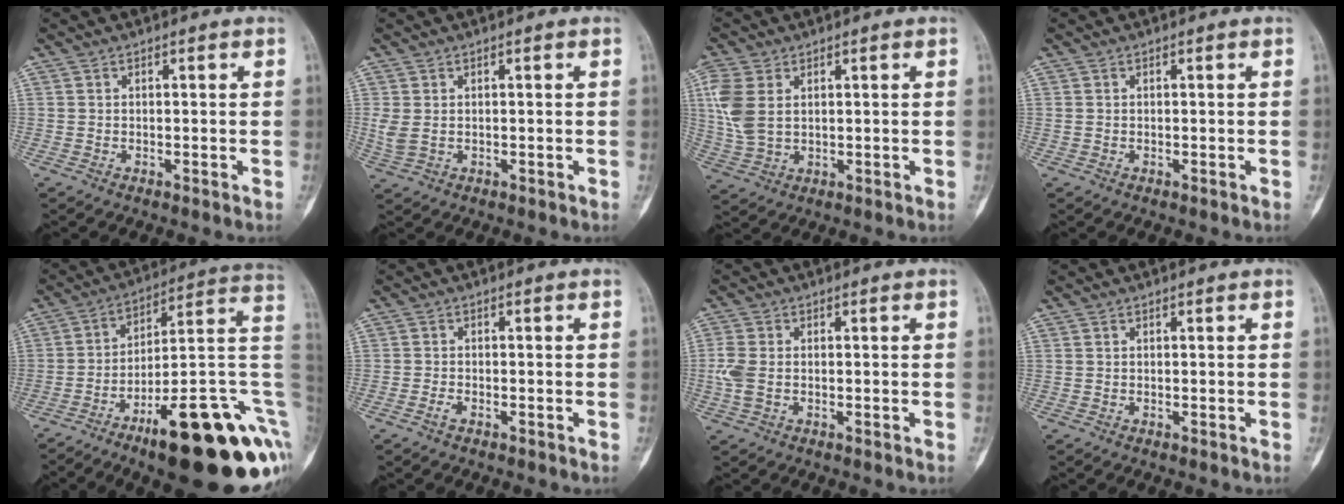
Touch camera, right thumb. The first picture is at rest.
{"total": 2.9, "force": [0.2, 1.9, 2.3], "torque": [-0.065, 0.002, 0.010]}
{"total": 8.6, "force": [2.3, 5.6, 6.2], "torque": [-0.151, -0.001, 0.053]}
{"total": 0.5, "force": [0.1, 0.4, 0.3], "torque": [-0.005, 0.001, 0.000]}
{"total": 27.6, "force": [-10.3, 7.9, 24.4], "torque": [-0.257, 0.074, -0.143]}
{"total": 1.4, "force": [-1.0, 0.7, 0.8], "torque": [-0.018, 0.004, -0.021]}
{"total": 4.3, "force": [-0.4, 2.7, 3.3], "torque": [-0.097, 0.003, -0.010]}
{"total": 0.0}